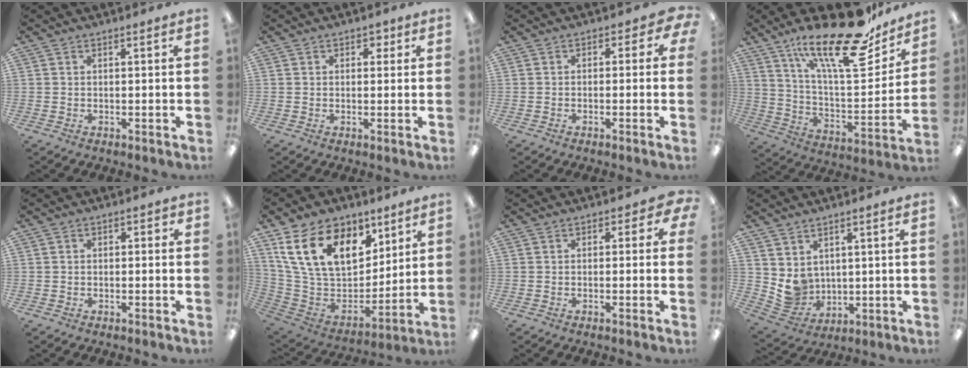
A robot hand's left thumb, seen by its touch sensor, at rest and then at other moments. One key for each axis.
{"total": 2.0, "fx": 0.5, "fy": 1.7, "fz": 1.0, "tx": -0.004, "ty": 0.001, "tz": 0.005}
{"total": 2.7, "fx": -1.0, "fy": 1.7, "fz": 1.8, "tx": -0.021, "ty": 0.009, "tz": -0.021}
{"total": 26.0, "fx": 18.0, "fy": 8.2, "fz": 17.0, "tx": -0.258, "ty": -0.114, "tz": 0.296}
{"total": 1.7, "fx": -1.4, "fy": 0.8, "fz": 0.5, "tx": -0.008, "ty": 0.007, "tz": -0.028}
{"total": 20.8, "fx": 11.0, "fy": 12.9, "fz": 12.2, "tx": -0.243, "ty": -0.040, "tz": 0.202}
{"total": 2.4, "fx": -0.9, "fy": 1.5, "fz": 1.7, "tx": -0.020, "ty": 0.008, "tz": -0.020}
{"total": 6.6, "fx": 3.0, "fy": 5.7, "fz": 1.3, "tx": -0.045, "ty": -0.020, "tz": 0.068}